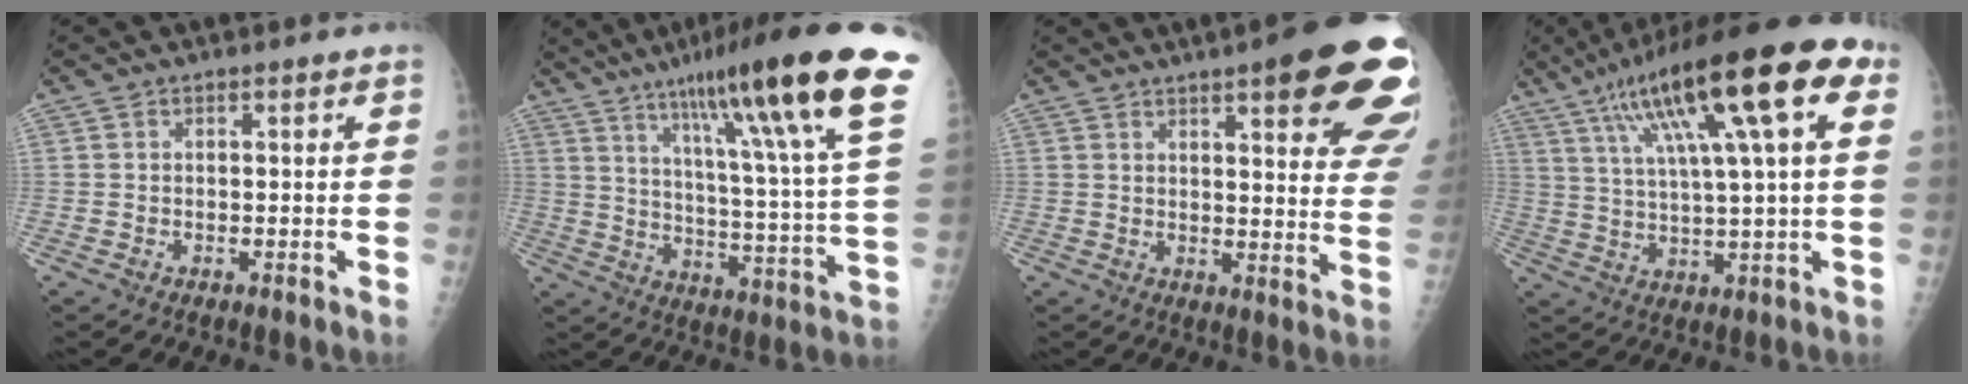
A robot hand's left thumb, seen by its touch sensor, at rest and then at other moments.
{"total": 28.4, "force": [16.6, 2.7, 22.8], "torque": [-0.328, -0.044, 0.246]}
{"total": 21.6, "force": [11.8, 5.3, 17.3], "torque": [-0.174, -0.033, 0.135]}
{"total": 22.6, "force": [9.8, 4.9, 19.8], "torque": [-0.316, 0.012, 0.155]}